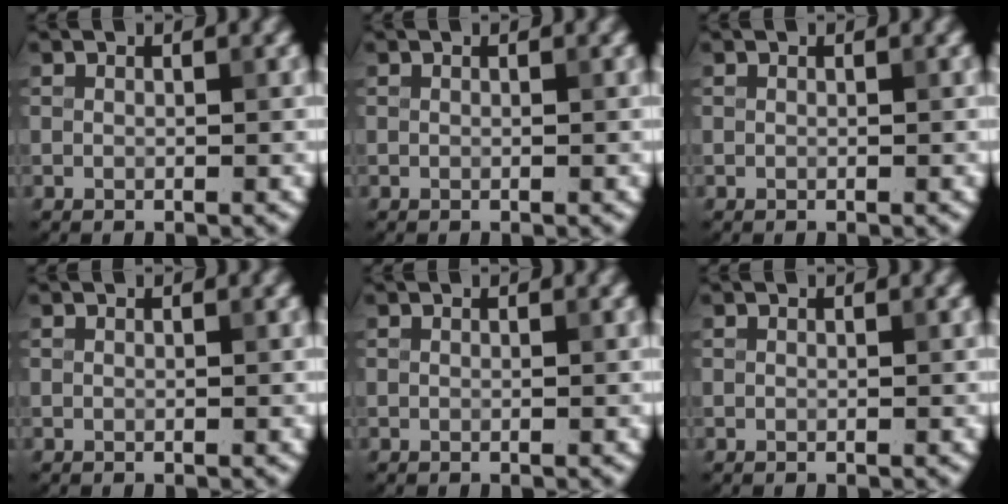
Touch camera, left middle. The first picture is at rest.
{"total": 0.0}
{"total": 0.0}
{"total": 0.0}
{"total": 0.0}
{"total": 0.0}